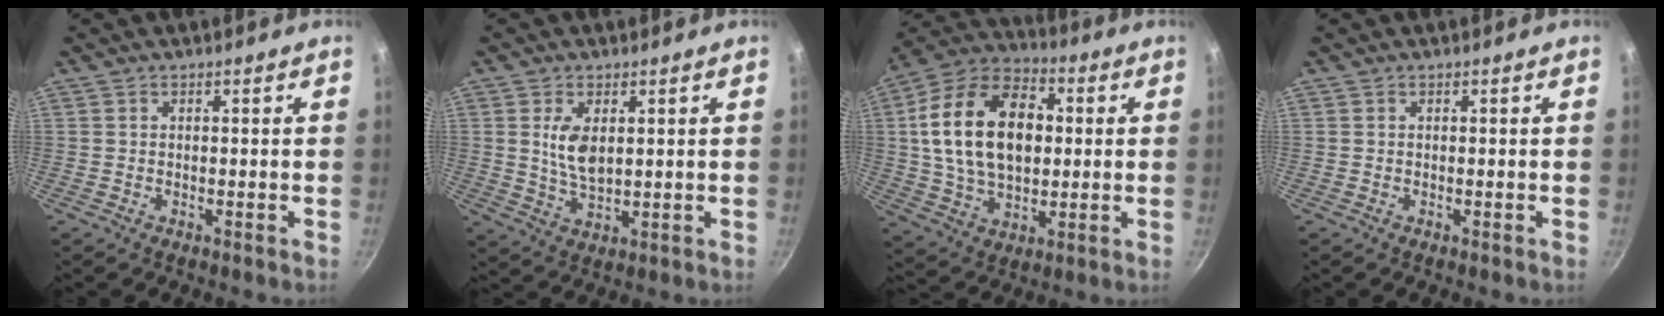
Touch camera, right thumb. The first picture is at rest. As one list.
[{"total": 6.3, "force": [1.5, 3.4, 5.1], "torque": [-0.092, -0.019, 0.032]}, {"total": 21.3, "force": [2.5, 13.9, 16.0], "torque": [-0.255, 0.019, 0.037]}, {"total": 0.0}]